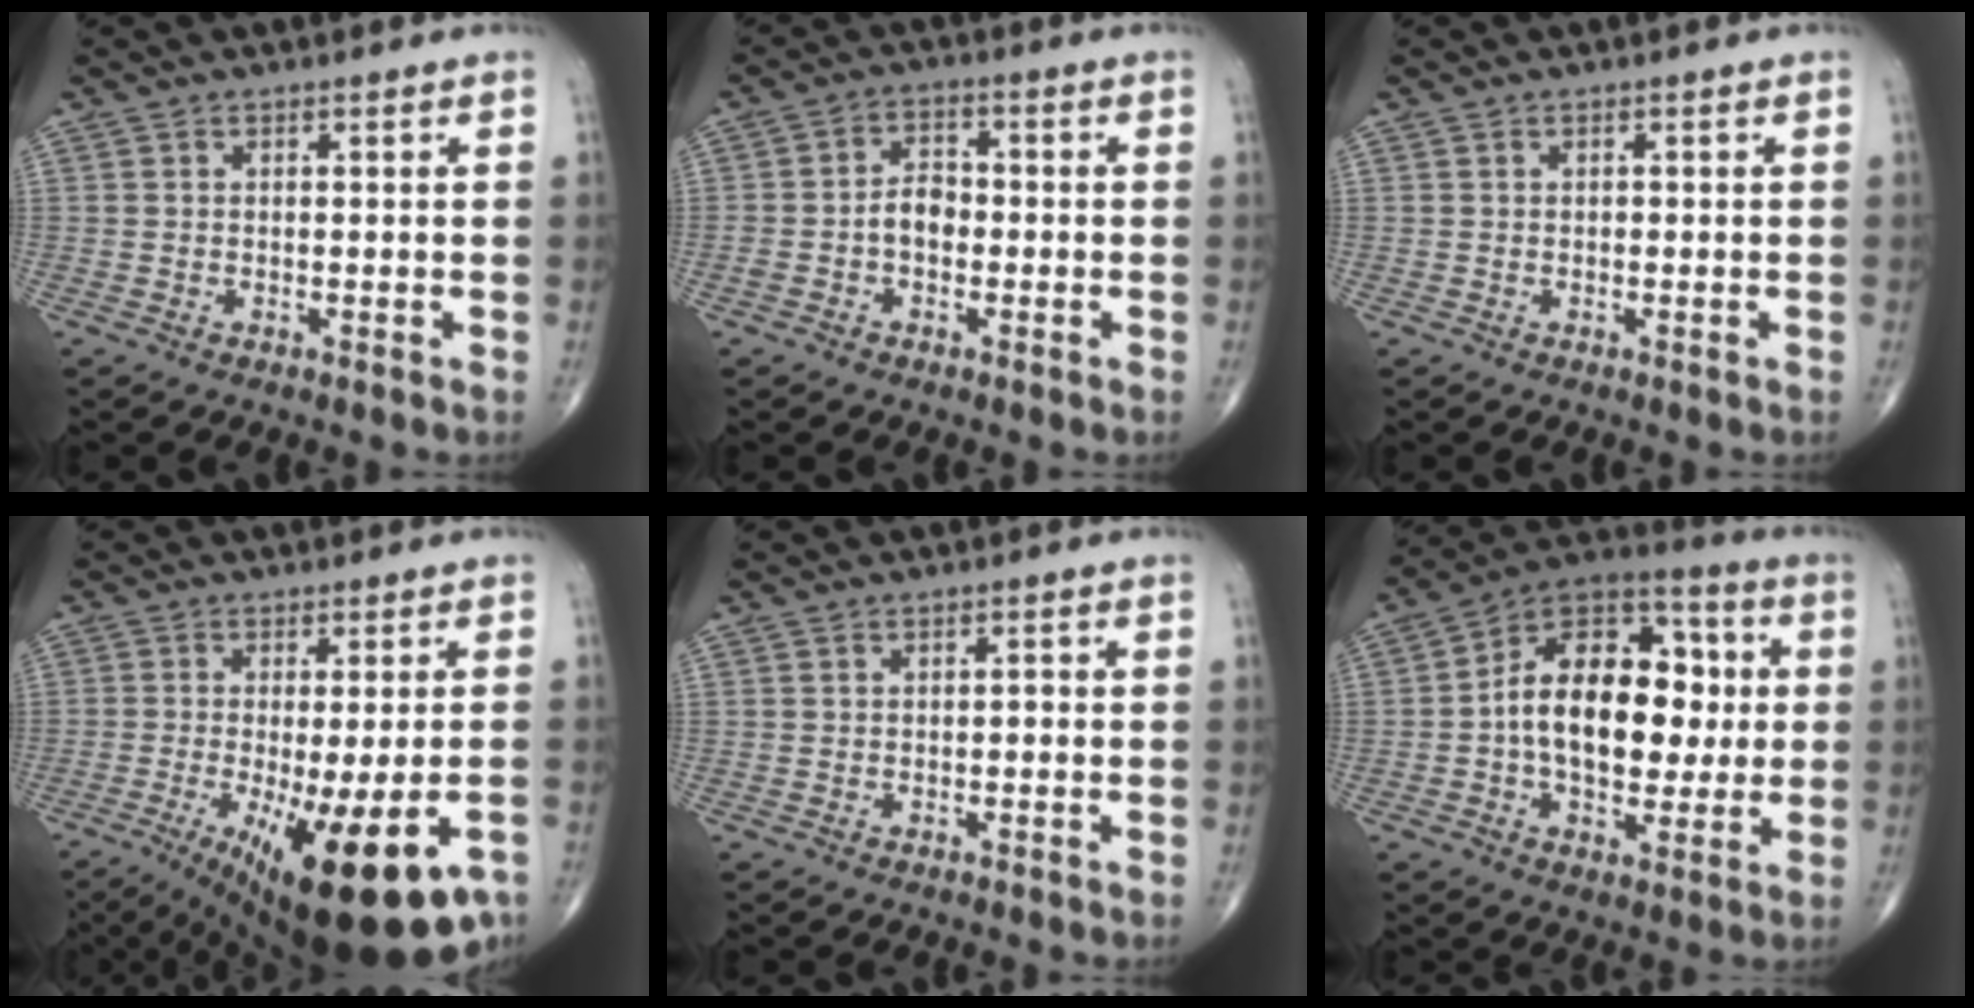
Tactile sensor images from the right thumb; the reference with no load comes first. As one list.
[{"total": 4.7, "force": [-1.1, 3.2, 3.2], "torque": [-0.049, 0.023, -0.026]}, {"total": 0.0}, {"total": 19.7, "force": [-9.1, 5.8, 16.5], "torque": [-0.211, -0.021, -0.124]}, {"total": 0.7, "force": [-0.1, 0.4, 0.5], "torque": [-0.004, 0.002, -0.005]}, {"total": 20.2, "force": [0.4, 12.3, 15.9], "torque": [-0.216, 0.031, 0.002]}]